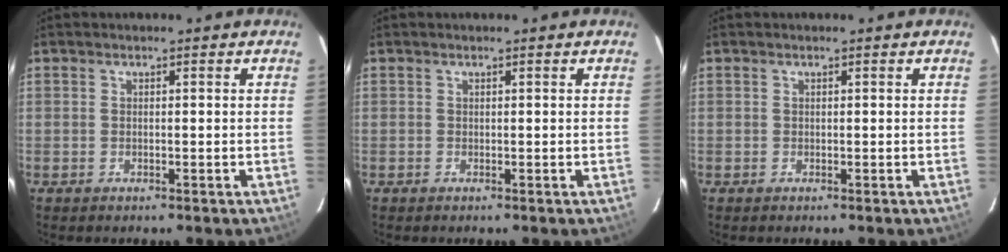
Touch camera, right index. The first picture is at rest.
{"total": 0.0}
{"total": 0.0}